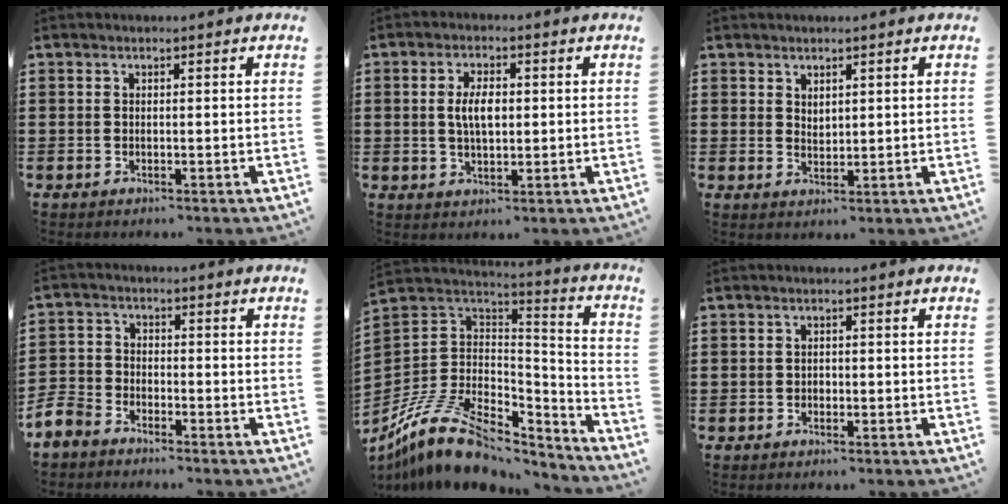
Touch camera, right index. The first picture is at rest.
{"total": 4.6, "force": [0.4, 2.0, 4.2], "torque": [-0.075, 0.002, 0.003]}
{"total": 1.8, "force": [1.6, 0.7, 0.2], "torque": [-0.006, 0.002, 0.032]}
{"total": 3.9, "force": [-3.5, 1.3, 0.8], "torque": [-0.047, -0.007, -0.081]}
{"total": 13.6, "force": [-8.6, 6.7, 8.2], "torque": [-0.173, 0.031, -0.154]}
{"total": 0.8, "force": [-0.4, 0.6, 0.2], "torque": [-0.007, 0.002, -0.009]}